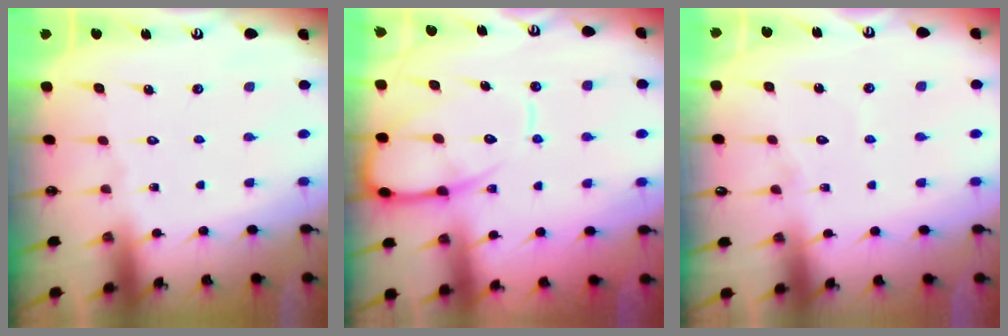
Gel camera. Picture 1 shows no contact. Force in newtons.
{"total": 11.7, "press": 11.6, "slide": 1.4}
{"total": 4.4, "press": 4.4, "slide": 0.3}